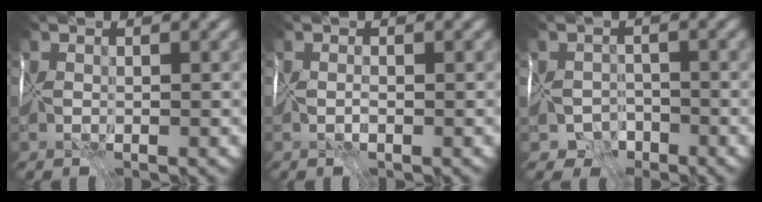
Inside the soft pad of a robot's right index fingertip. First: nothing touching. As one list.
[{"total": 0.9, "force": [-0.6, 0.4, 0.6], "torque": [-0.001, -0.002, -0.003]}, {"total": 6.2, "force": [-4.3, 4.4, 1.1], "torque": [0.007, -0.029, -0.085]}]